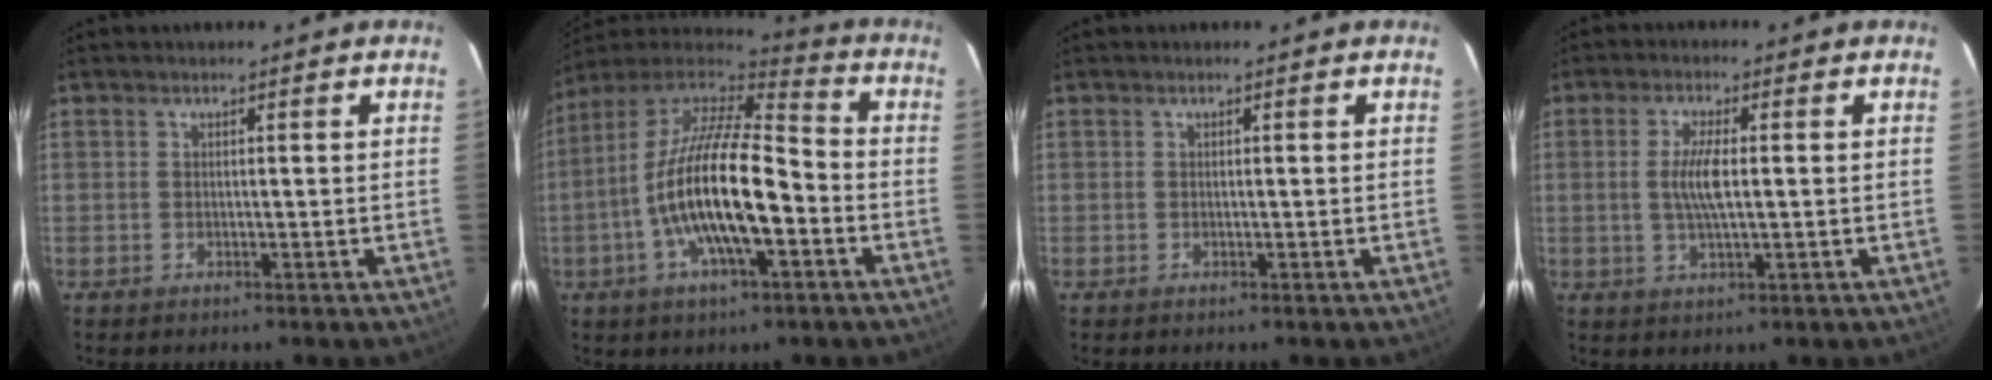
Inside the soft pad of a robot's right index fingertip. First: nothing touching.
{"total": 19.8, "force": [-5.2, 6.4, 18.0], "torque": [-0.340, -0.012, -0.101]}
{"total": 0.0}
{"total": 5.3, "force": [0.1, 1.1, 5.2], "torque": [-0.098, -0.001, 0.003]}